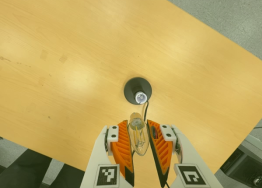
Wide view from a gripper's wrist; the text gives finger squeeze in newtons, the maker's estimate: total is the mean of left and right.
{"total": 12.6, "left": 13.7, "right": 11.5}